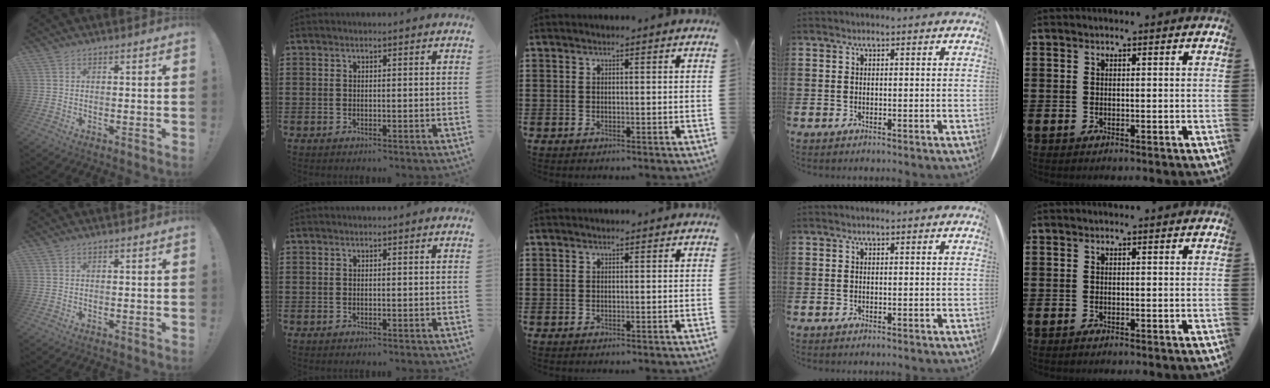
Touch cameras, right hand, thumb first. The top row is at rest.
{}